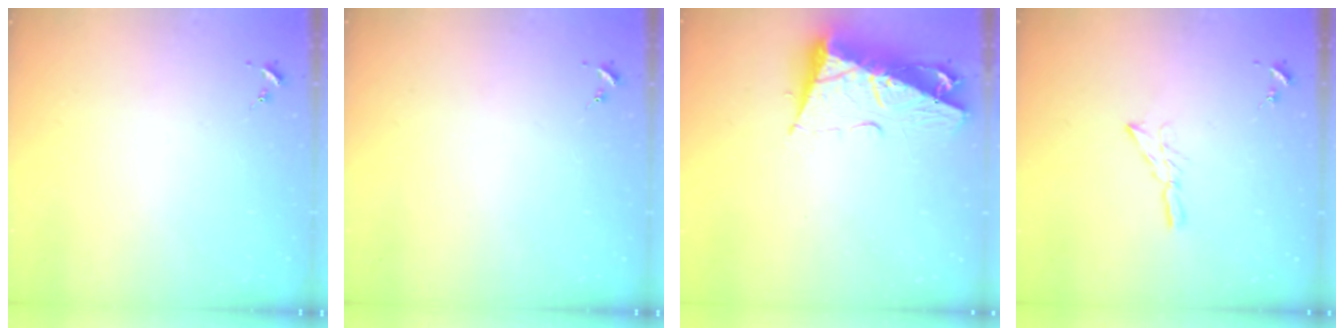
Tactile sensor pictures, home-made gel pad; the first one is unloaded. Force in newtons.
{"total": 0.0}
{"total": 12.5, "press": 12.4, "slide": 1.3}
{"total": 5.8, "press": 5.7, "slide": 0.6}